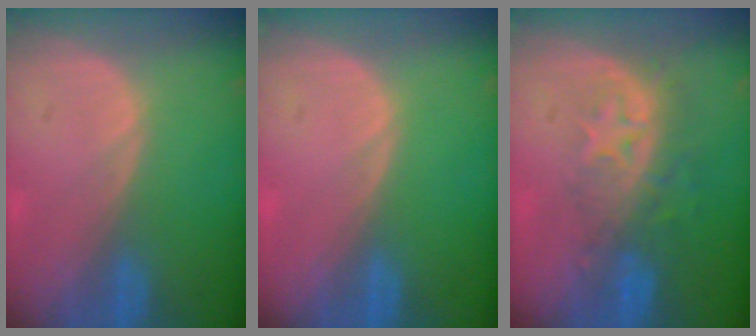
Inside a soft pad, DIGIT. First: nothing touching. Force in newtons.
{"total": 0.0}
{"total": 8.5, "press": 7.3, "slide": 4.4}